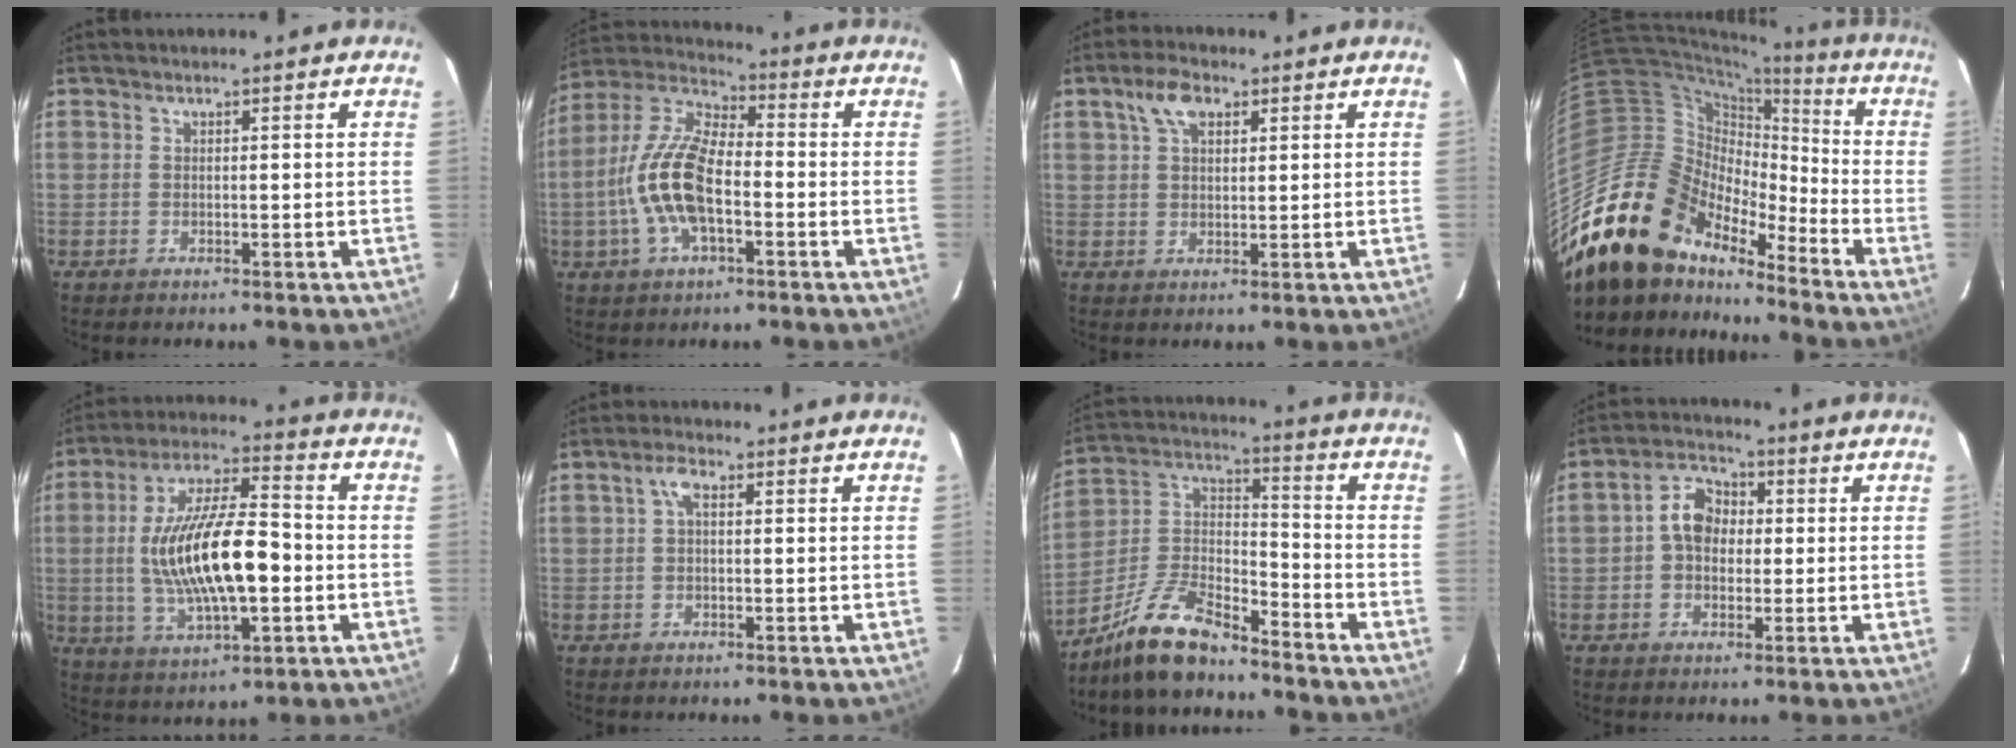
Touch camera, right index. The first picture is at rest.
{"total": 14.4, "force": [-3.4, 6.3, 12.5], "torque": [-0.263, 0.007, -0.070]}
{"total": 4.8, "force": [2.6, 2.4, 3.2], "torque": [-0.061, 0.014, 0.048]}
{"total": 22.0, "force": [-17.0, 11.2, 8.3], "torque": [-0.159, 0.024, -0.312]}
{"total": 17.6, "force": [-1.7, 5.7, 16.6], "torque": [-0.314, 0.003, -0.024]}
{"total": 2.1, "force": [0.7, 0.7, 1.9], "torque": [-0.040, 0.008, 0.012]}
{"total": 12.8, "force": [-10.1, 3.8, 6.8], "torque": [-0.156, 0.021, -0.197]}
{"total": 5.7, "force": [0.2, 4.5, 3.5], "torque": [-0.069, 0.023, 0.000]}